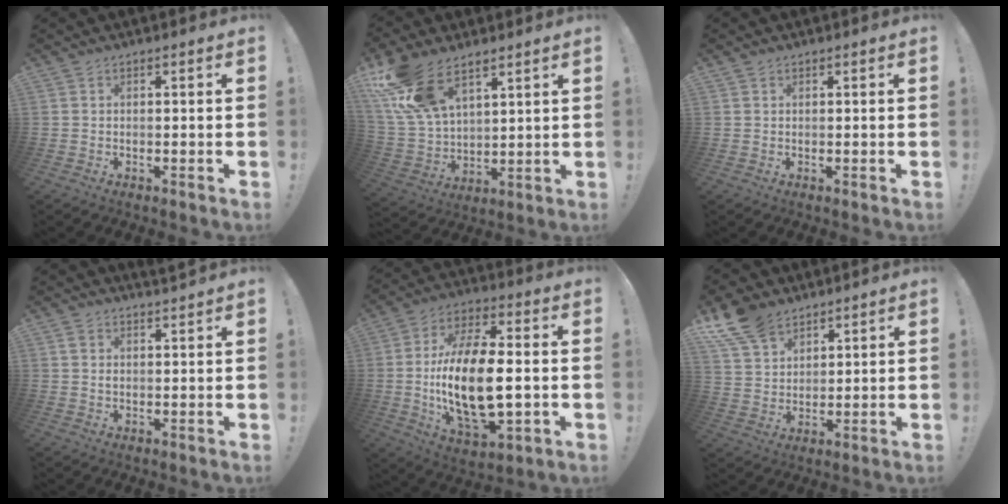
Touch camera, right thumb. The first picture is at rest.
{"total": 16.1, "force": [10.4, 8.2, 9.1], "torque": [-0.191, -0.057, 0.198]}
{"total": 0.5, "force": [0.4, 0.4, 0.0], "torque": [-0.001, 0.000, 0.008]}
{"total": 2.3, "force": [2.1, 0.5, 0.6], "torque": [-0.001, -0.016, 0.037]}
{"total": 21.9, "force": [-1.7, 10.6, 19.1], "torque": [-0.379, 0.005, -0.027]}
{"total": 11.5, "force": [8.5, 6.6, 4.0], "torque": [-0.088, -0.048, 0.168]}